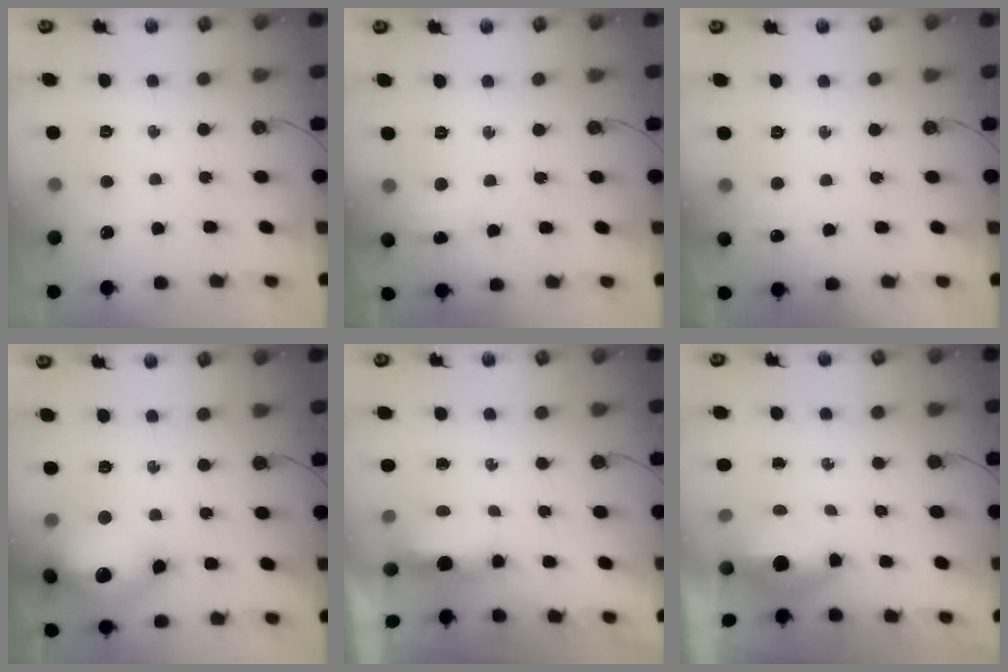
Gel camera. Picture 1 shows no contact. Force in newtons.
{"total": 5.6, "press": 5.5, "slide": 0.8}
{"total": 3.8, "press": 3.7, "slide": 0.5}
{"total": 18.8, "press": 18.8, "slide": 1.5}
{"total": 10.5, "press": 6.1, "slide": 8.5}
{"total": 6.0, "press": 5.8, "slide": 1.2}